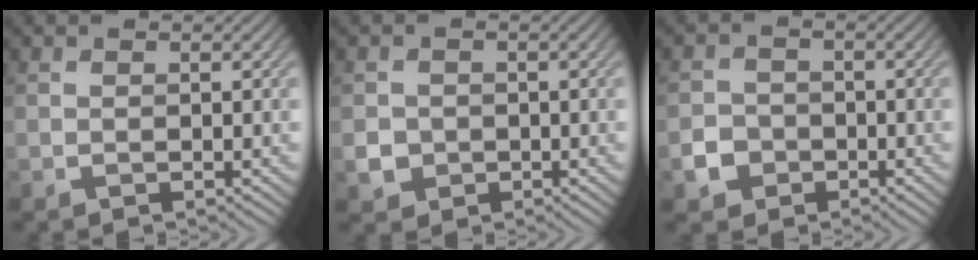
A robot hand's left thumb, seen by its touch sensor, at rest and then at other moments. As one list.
[{"total": 2.7, "force": [-0.6, 2.5, 0.7], "torque": [-0.013, -0.007, -0.011]}, {"total": 3.5, "force": [-1.6, 3.0, 1.0], "torque": [-0.017, -0.006, -0.034]}]